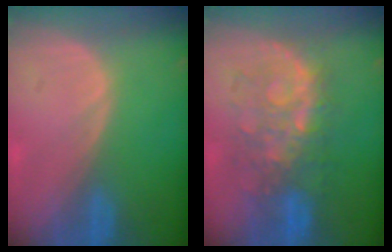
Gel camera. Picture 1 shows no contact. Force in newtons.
{"total": 8.6, "press": 8.3, "slide": 2.1}